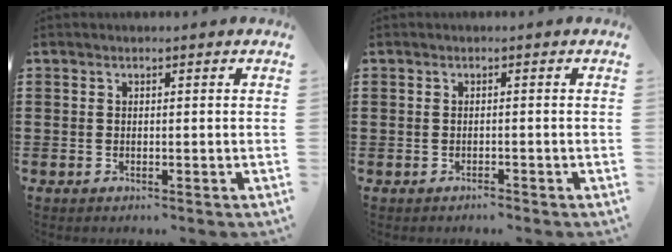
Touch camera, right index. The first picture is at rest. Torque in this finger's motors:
{"motor_torque": [-0.22, 0.77, -0.89, -0.21]}